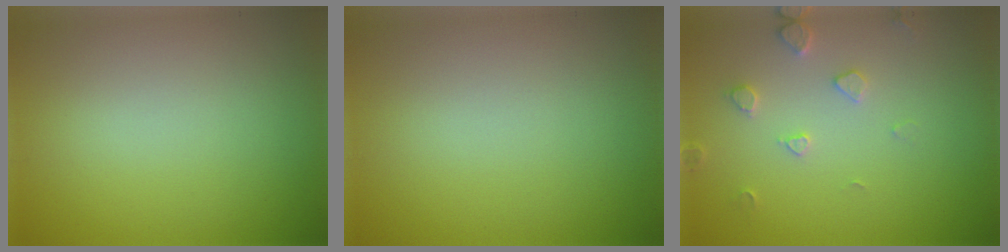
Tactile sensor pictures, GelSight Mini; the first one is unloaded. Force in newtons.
{"total": 0.0}
{"total": 1.9, "press": 1.8, "slide": 0.3}